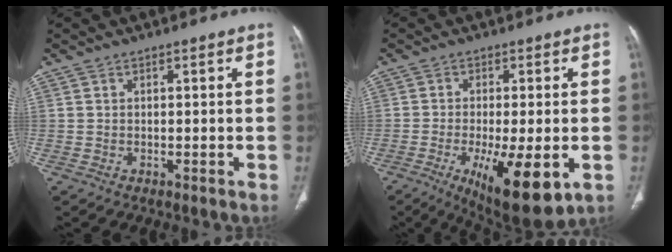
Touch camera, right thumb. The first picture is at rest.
{"total": 14.4, "force": [-4.8, 4.5, 12.8], "torque": [-0.192, -0.017, -0.061]}